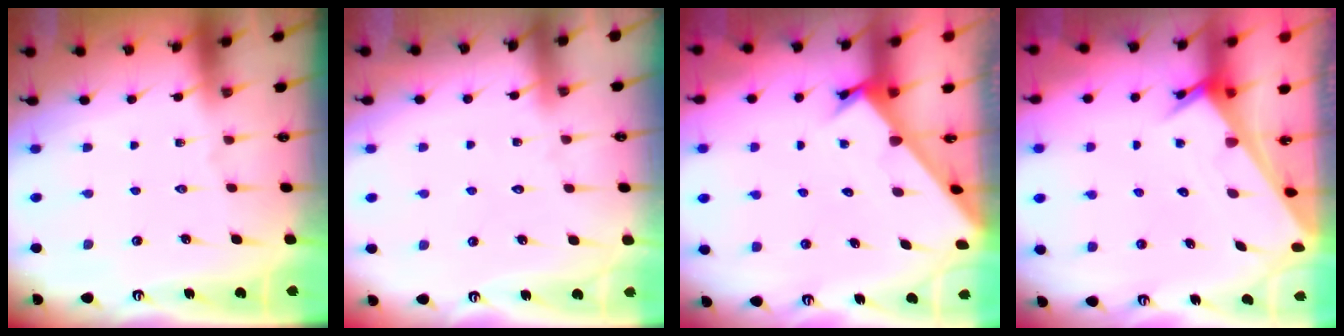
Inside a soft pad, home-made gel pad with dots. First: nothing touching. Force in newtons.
{"total": 4.8, "press": 4.8, "slide": 0.5}
{"total": 2.2, "press": 2.2, "slide": 0.1}
{"total": 3.3, "press": 3.2, "slide": 0.2}